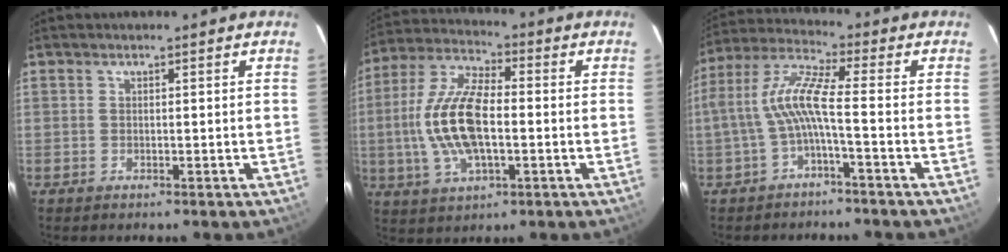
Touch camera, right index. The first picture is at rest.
{"total": 14.6, "force": [-1.3, 6.3, 13.1], "torque": [-0.276, 0.007, -0.026]}
{"total": 9.4, "force": [-2.2, 0.6, 9.1], "torque": [-0.196, 0.012, -0.043]}